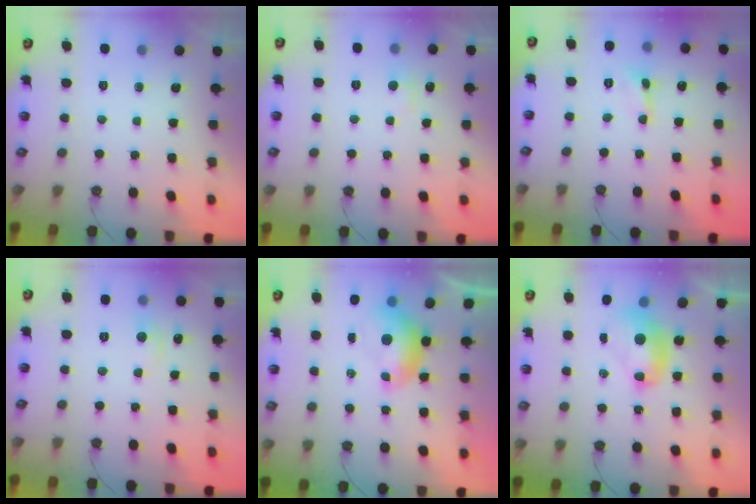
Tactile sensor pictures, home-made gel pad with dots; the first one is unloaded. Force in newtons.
{"total": 2.4, "press": 2.3, "slide": 0.2}
{"total": 0.0}
{"total": 1.3, "press": 1.3, "slide": 0.4}
{"total": 0.0}
{"total": 2.9, "press": 2.9, "slide": 0.1}